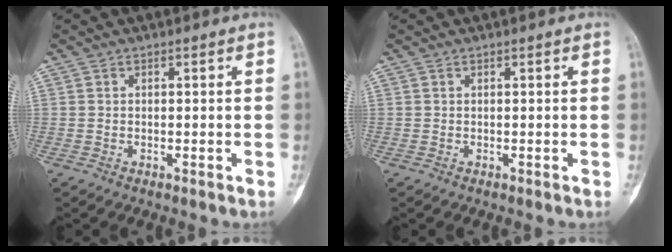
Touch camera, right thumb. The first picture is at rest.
{"total": 0.0}